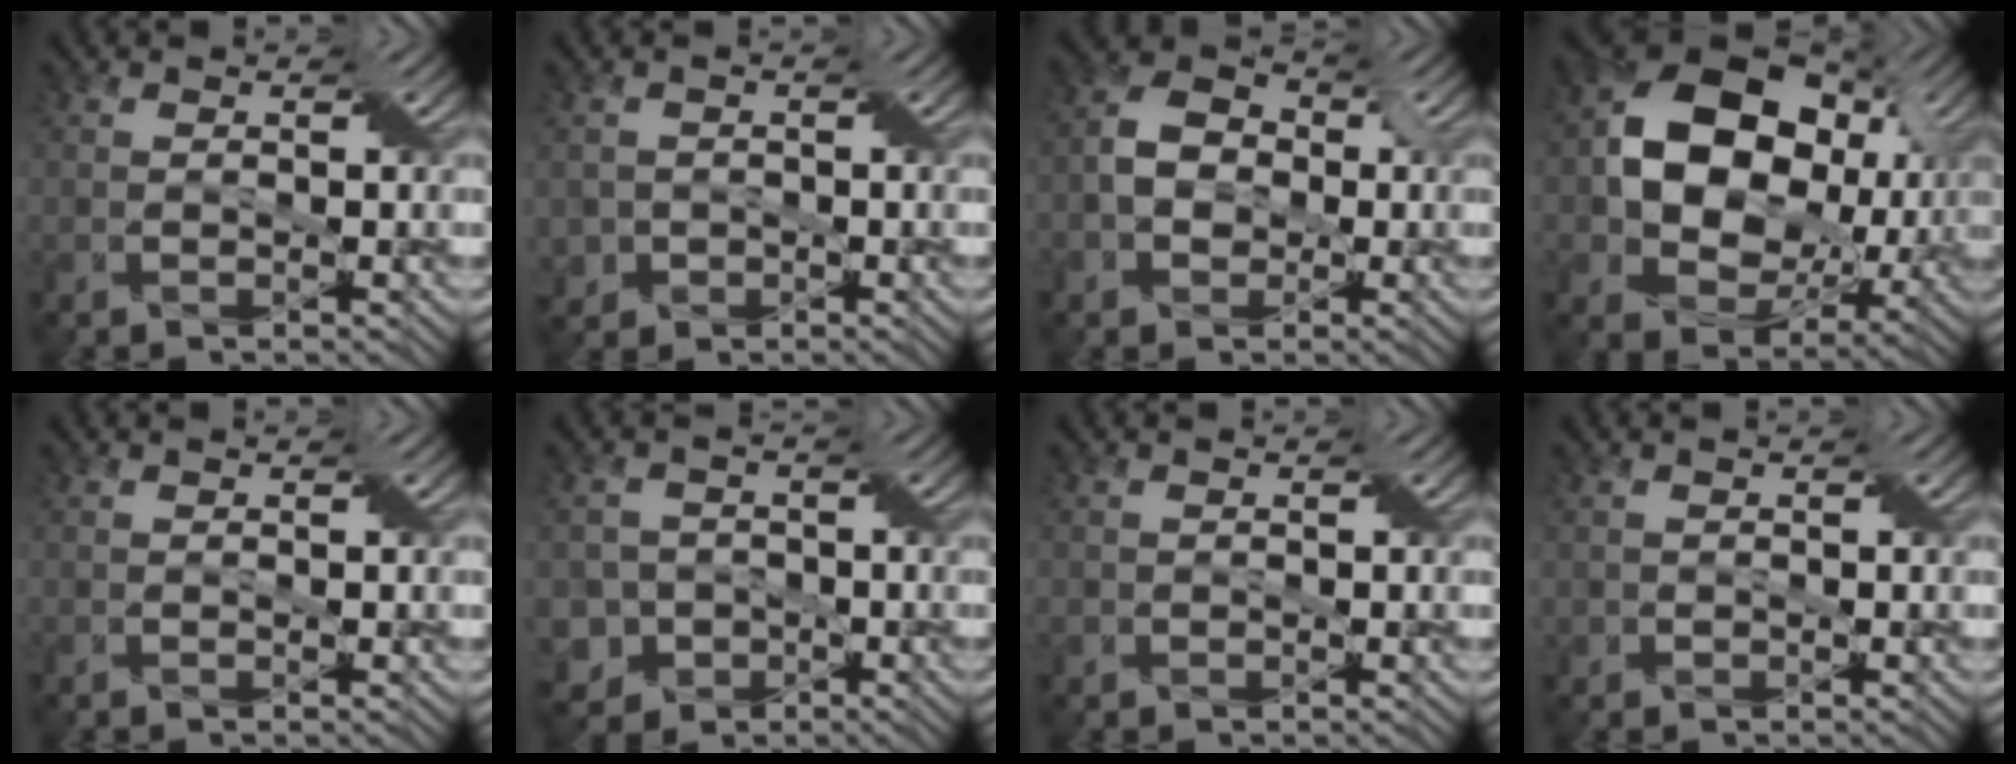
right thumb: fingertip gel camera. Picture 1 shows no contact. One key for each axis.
{"total": 2.7, "fx": -1.0, "fy": 2.5, "fz": 0.3, "tx": -0.013, "ty": -0.002, "tz": -0.020}
{"total": 5.5, "fx": -0.8, "fy": 4.5, "fz": 3.0, "tx": -0.068, "ty": 0.009, "tz": -0.026}
{"total": 15.5, "fx": 2.4, "fy": 11.6, "fz": 10.1, "tx": -0.184, "ty": 0.003, "tz": 0.043}
{"total": 0.0}
{"total": 7.2, "fx": -3.6, "fy": 6.1, "fz": 1.5, "tx": -0.042, "ty": -0.016, "tz": -0.079}
{"total": 0.8, "fx": -0.2, "fy": 0.7, "fz": 0.0, "tx": -0.003, "ty": -0.002, "tz": -0.006}
{"total": 0.8, "fx": -0.2, "fy": 0.7, "fz": 0.0, "tx": -0.001, "ty": -0.003, "tz": -0.005}